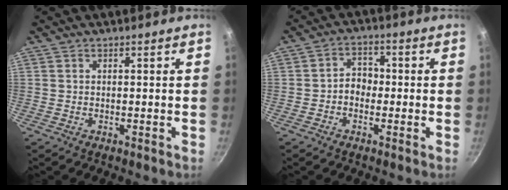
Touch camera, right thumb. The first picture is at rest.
{"total": 4.4, "force": [-0.9, 3.5, 2.4], "torque": [-0.012, 0.019, -0.022]}